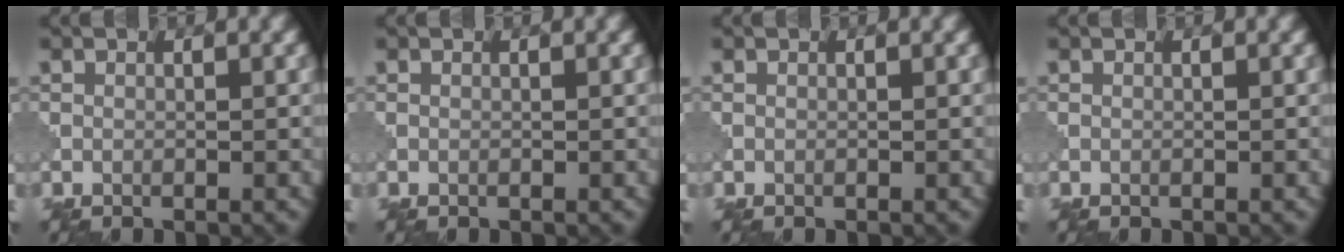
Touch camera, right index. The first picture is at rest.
{"total": 0.0}
{"total": 0.0}
{"total": 0.0}